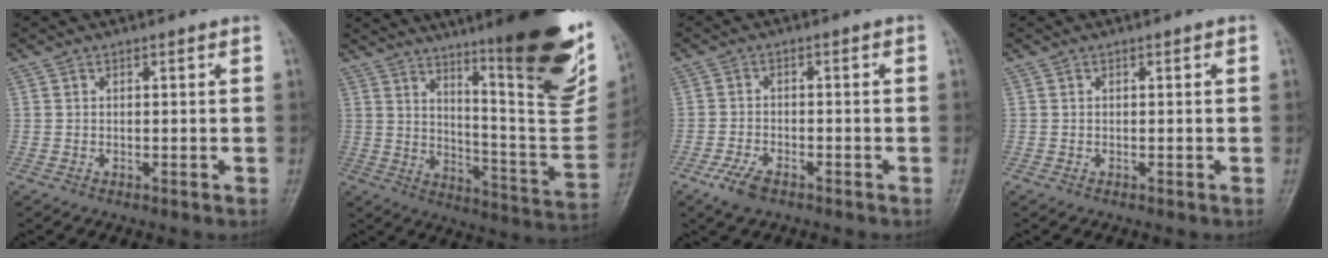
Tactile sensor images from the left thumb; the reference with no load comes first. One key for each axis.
{"total": 27.5, "fx": 15.9, "fy": 5.0, "fz": 21.8, "tx": -0.278, "ty": -0.081, "tz": 0.237}
{"total": 4.3, "fx": -2.9, "fy": 1.9, "fz": 2.4, "tx": -0.056, "ty": 0.008, "tz": -0.054}
{"total": 0.0}